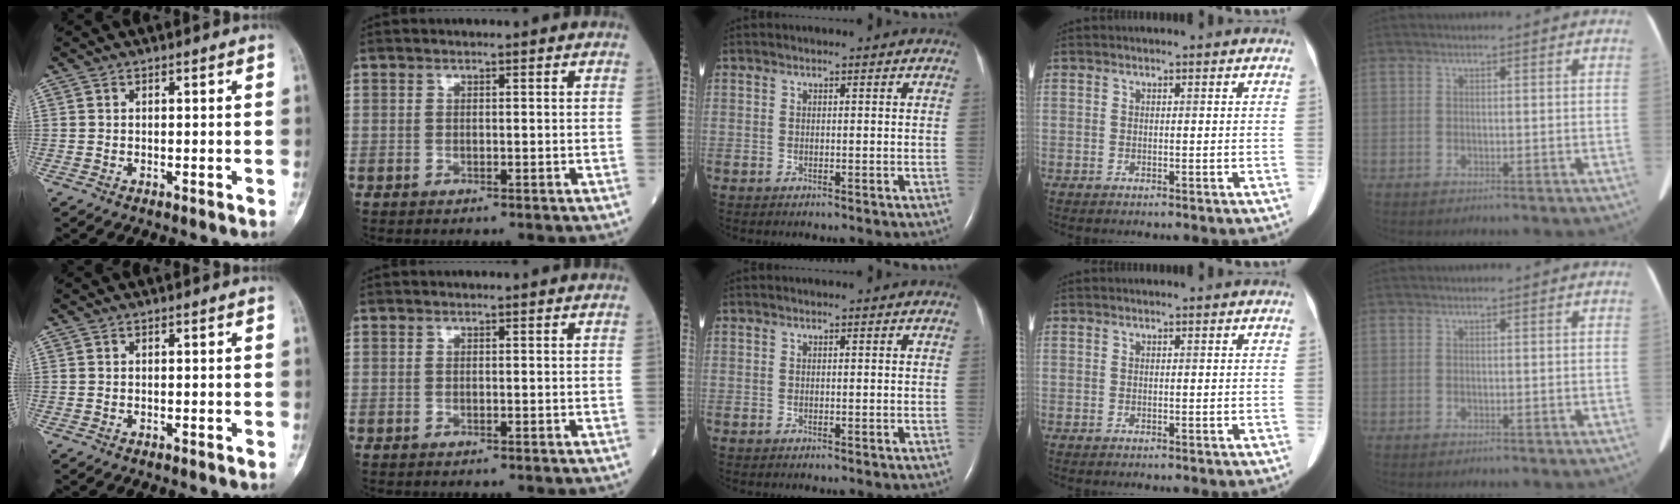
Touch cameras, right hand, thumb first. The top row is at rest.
{}